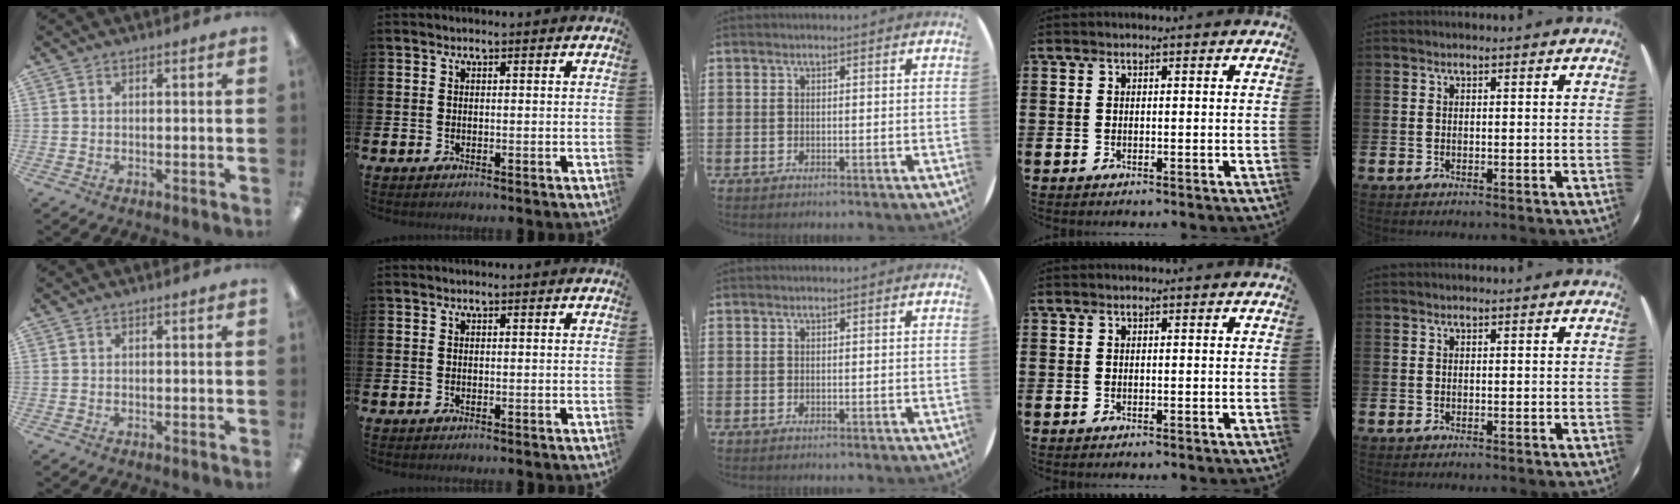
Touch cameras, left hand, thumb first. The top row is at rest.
{}